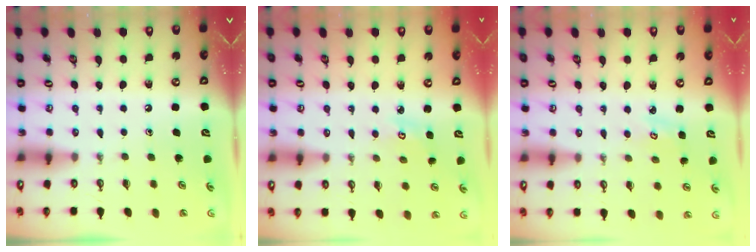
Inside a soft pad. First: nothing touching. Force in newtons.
{"total": 3.4, "press": 3.4, "slide": 0.3}
{"total": 2.5, "press": 2.5, "slide": 0.4}